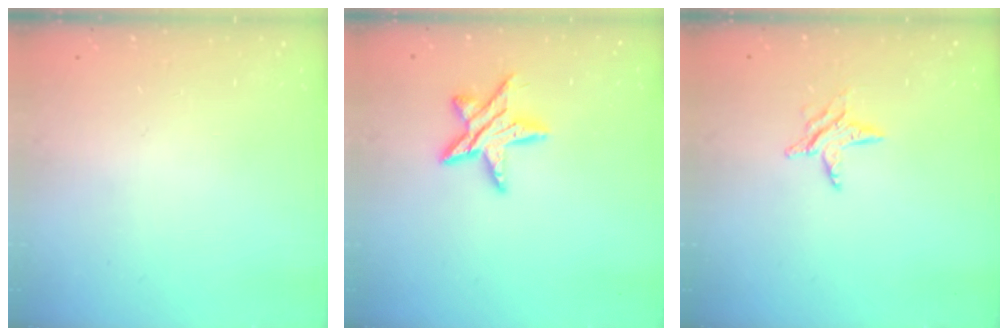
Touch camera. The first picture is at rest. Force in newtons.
{"total": 10.8, "press": 10.8, "slide": 0.6}
{"total": 5.6, "press": 5.5, "slide": 0.6}